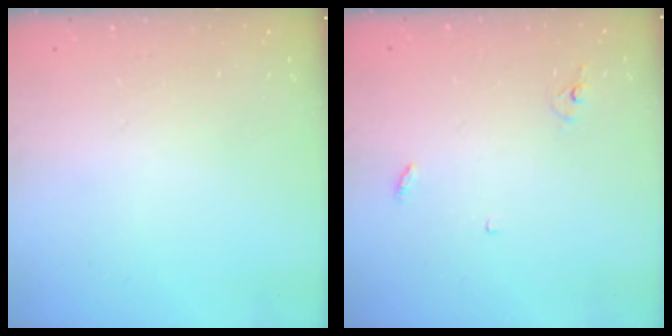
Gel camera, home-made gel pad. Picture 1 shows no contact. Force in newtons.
{"total": 2.9, "press": 2.9, "slide": 0.2}